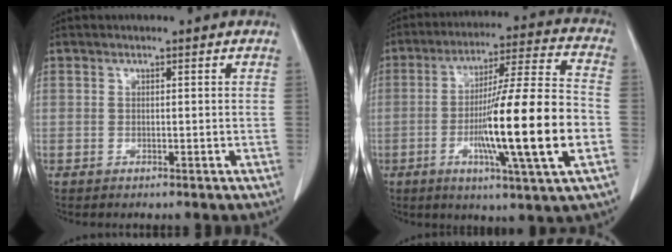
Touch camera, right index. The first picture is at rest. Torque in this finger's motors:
{"motor_torque": [2.14, 0.00, 1.05, 0.21]}